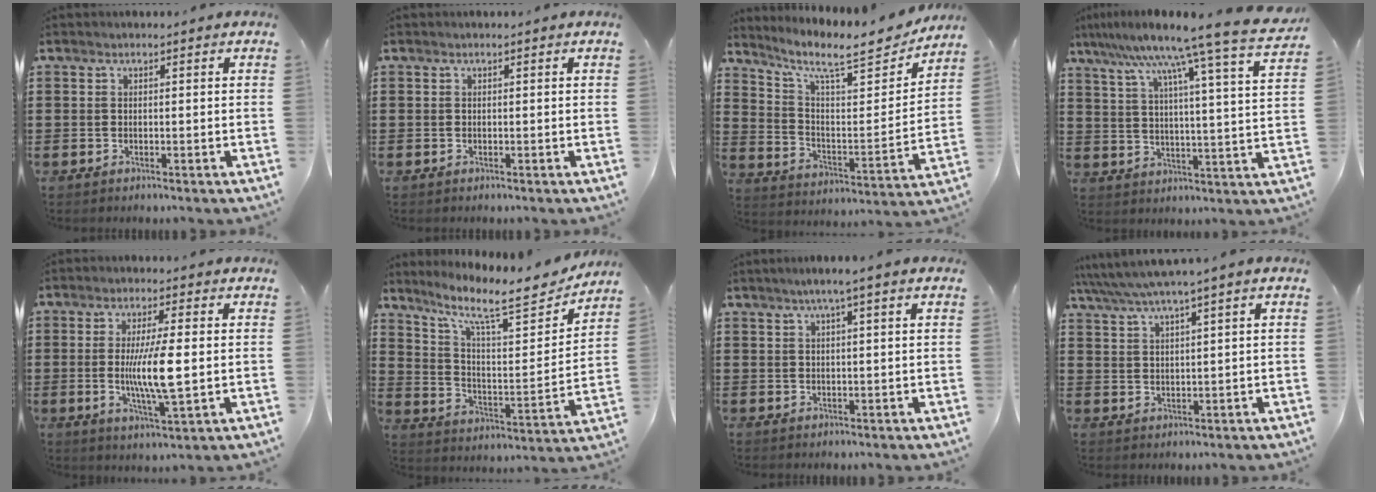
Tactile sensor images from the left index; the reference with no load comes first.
{"total": 0.0}
{"total": 10.4, "force": [8.7, 2.0, 5.4], "torque": [-0.119, -0.062, 0.141]}
{"total": 10.4, "force": [9.1, -1.3, 4.9], "torque": [-0.117, -0.071, 0.140]}
{"total": 8.4, "force": [0.0, 1.4, 8.3], "torque": [-0.154, -0.012, -0.008]}
{"total": 11.6, "force": [9.1, 2.4, 6.9], "torque": [-0.145, -0.053, 0.146]}
{"total": 2.4, "force": [1.3, -0.3, 2.0], "torque": [-0.039, -0.002, 0.021]}
{"total": 3.7, "force": [2.8, -0.2, 2.5], "torque": [-0.056, -0.009, 0.047]}